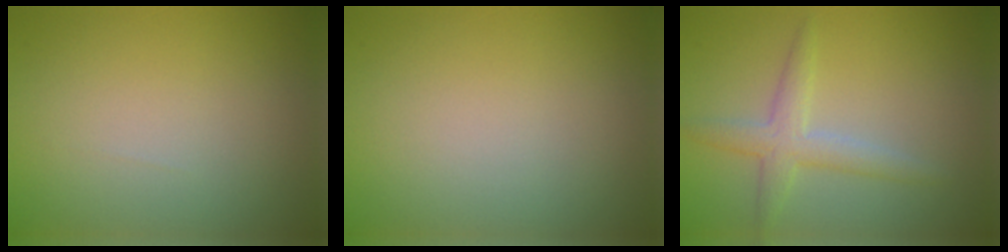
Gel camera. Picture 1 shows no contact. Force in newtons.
{"total": 0.0}
{"total": 2.8, "press": 2.8, "slide": 0.0}